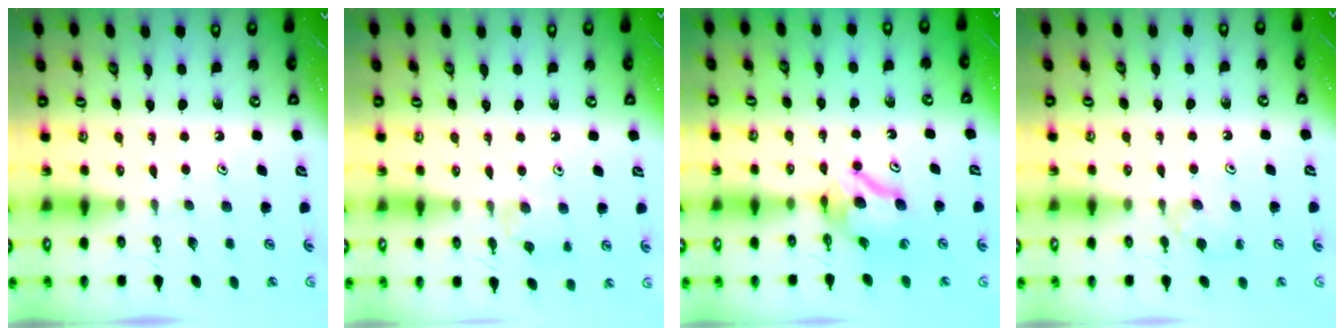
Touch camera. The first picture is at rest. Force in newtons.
{"total": 5.9, "press": 5.8, "slide": 1.0}
{"total": 7.7, "press": 7.6, "slide": 0.6}
{"total": 5.7, "press": 5.7, "slide": 0.9}